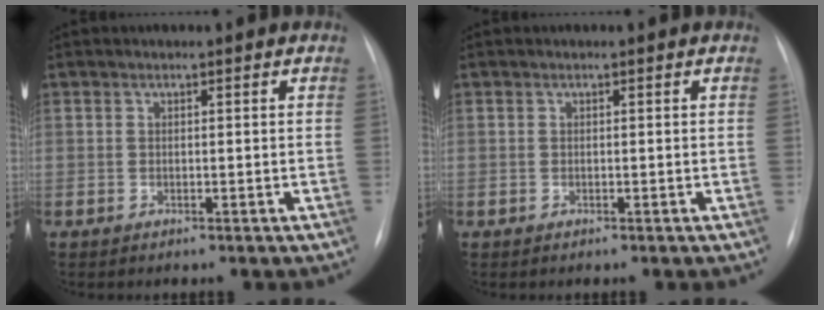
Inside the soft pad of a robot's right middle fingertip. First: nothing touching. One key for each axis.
{"total": 0.0}